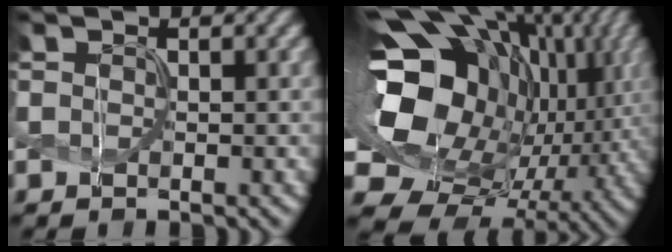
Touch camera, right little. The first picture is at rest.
{"total": 20.1, "force": [1.8, 14.3, 14.0], "torque": [-0.269, -0.026, 0.059]}